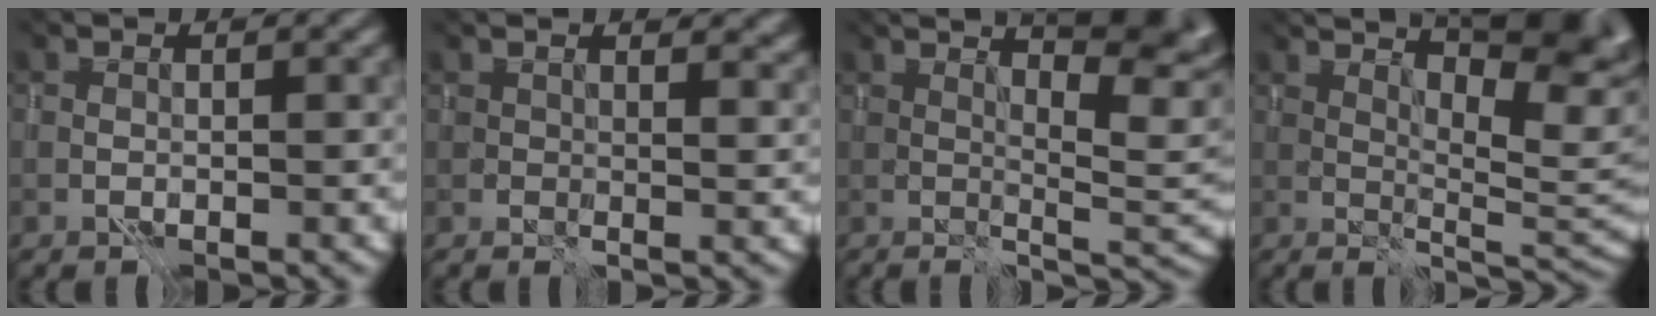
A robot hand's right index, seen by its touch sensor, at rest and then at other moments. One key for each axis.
{"total": 3.0, "fx": 2.1, "fy": 1.4, "fz": 1.5, "tx": -0.020, "ty": -0.010, "tz": 0.034}
{"total": 7.3, "fx": 3.1, "fy": 1.6, "fz": 6.5, "tx": -0.058, "ty": 0.012, "tz": 0.058}
{"total": 8.1, "fx": 4.3, "fy": 1.7, "fz": 6.6, "tx": -0.087, "ty": 0.008, "tz": 0.079}